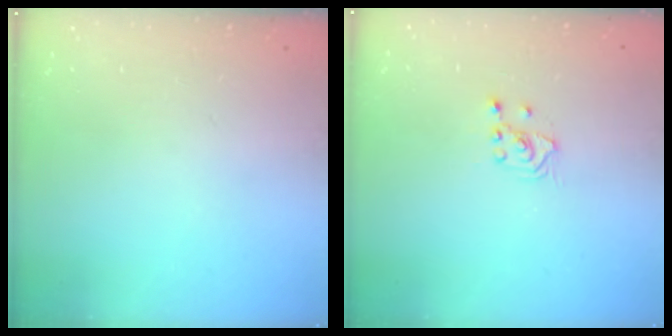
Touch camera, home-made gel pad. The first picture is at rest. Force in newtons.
{"total": 2.5, "press": 2.4, "slide": 0.9}